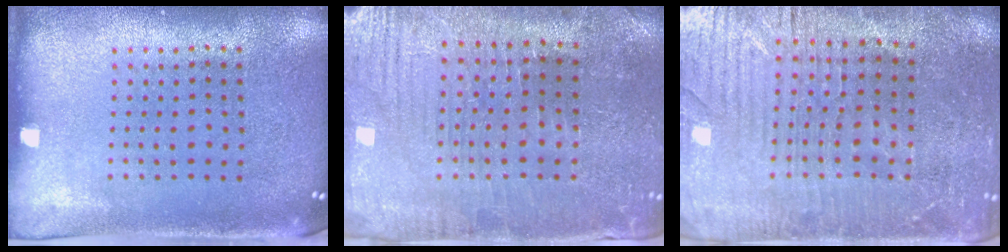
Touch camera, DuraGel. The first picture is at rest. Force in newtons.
{"total": 1.3, "press": 1.2, "slide": 0.4}
{"total": 3.2, "press": 3.2, "slide": 0.7}